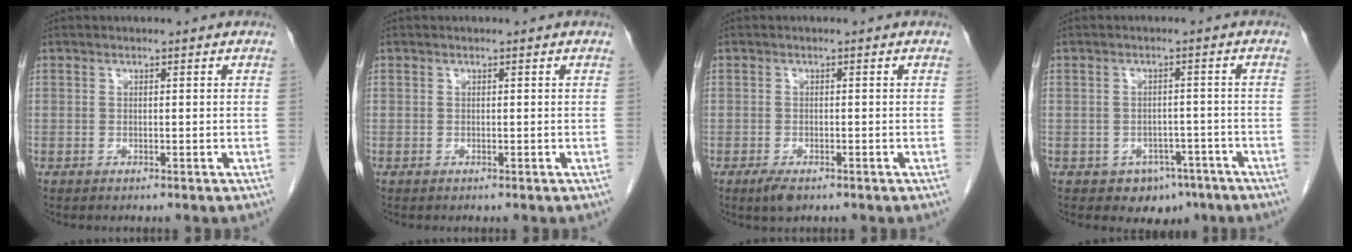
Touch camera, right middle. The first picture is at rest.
{"total": 0.0}
{"total": 2.5, "force": [-1.6, 0.9, 1.7], "torque": [-0.038, -0.005, -0.024]}
{"total": 5.2, "force": [-3.4, 3.7, 1.3], "torque": [-0.010, 0.010, -0.039]}